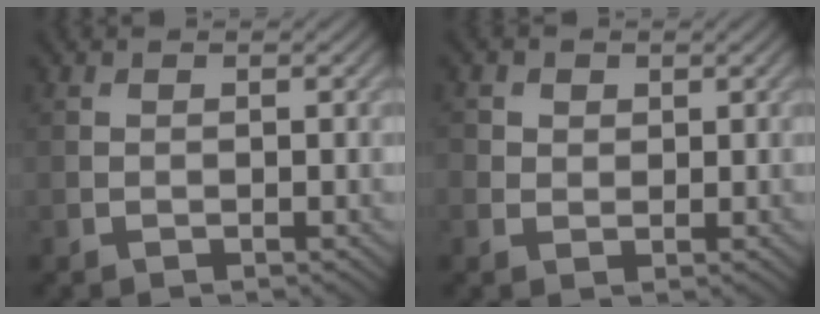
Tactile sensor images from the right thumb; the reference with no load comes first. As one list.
[{"total": 2.0, "force": [0.7, 1.8, 0.6], "torque": [-0.016, -0.003, 0.010]}]